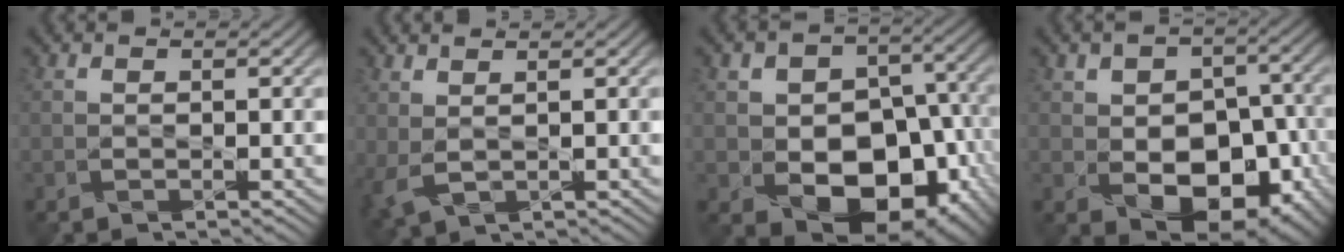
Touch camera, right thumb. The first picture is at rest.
{"total": 2.9, "force": [1.2, 1.2, 2.3], "torque": [-0.070, 0.001, 0.029]}
{"total": 15.5, "force": [-3.7, 11.2, 10.0], "torque": [-0.132, -0.025, -0.050]}
{"total": 12.3, "force": [-2.9, 8.2, 8.7], "torque": [-0.119, -0.018, -0.033]}